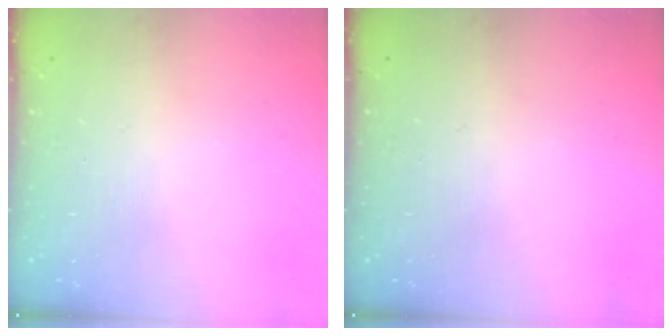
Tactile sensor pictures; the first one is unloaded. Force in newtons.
{"total": 0.0}